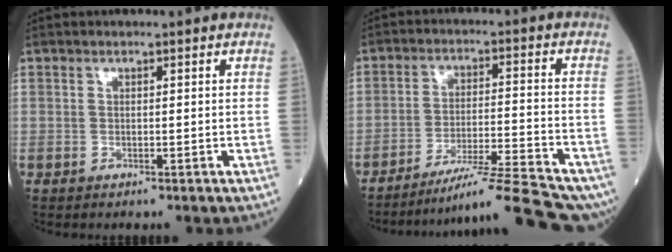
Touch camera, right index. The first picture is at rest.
{"total": 13.2, "force": [-11.8, -1.8, 5.7], "torque": [-0.079, 0.001, -0.187]}